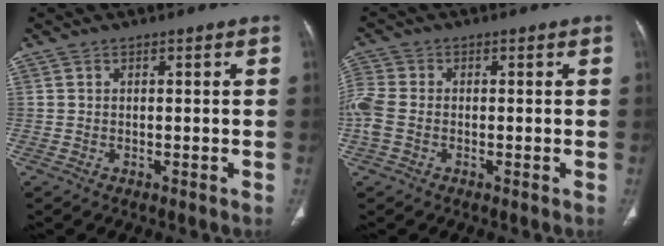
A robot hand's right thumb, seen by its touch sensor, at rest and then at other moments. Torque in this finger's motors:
{"motor_torque": [0.15, 0.15, 0.26, 0.18, 0.06]}